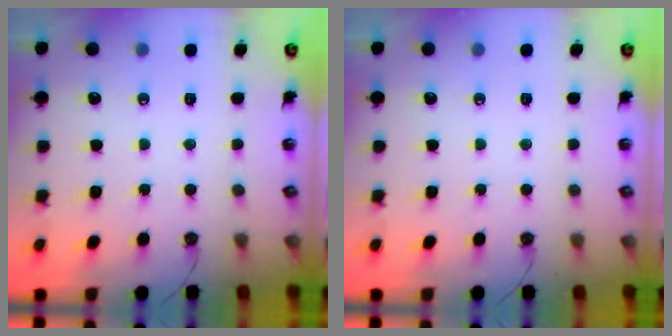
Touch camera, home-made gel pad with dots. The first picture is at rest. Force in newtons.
{"total": 0.0}